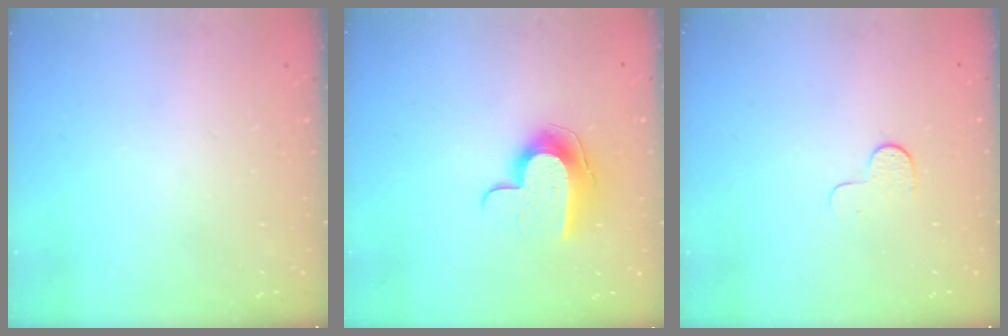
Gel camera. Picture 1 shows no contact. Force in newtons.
{"total": 10.3, "press": 10.3, "slide": 0.3}
{"total": 3.9, "press": 3.9, "slide": 0.3}